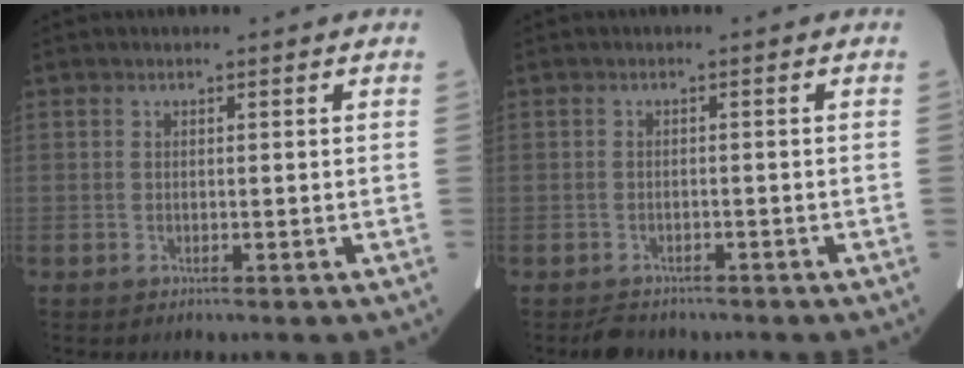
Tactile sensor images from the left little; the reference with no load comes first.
{"total": 2.8, "force": [-2.4, 1.4, 0.5], "torque": [-0.017, -0.003, -0.031]}